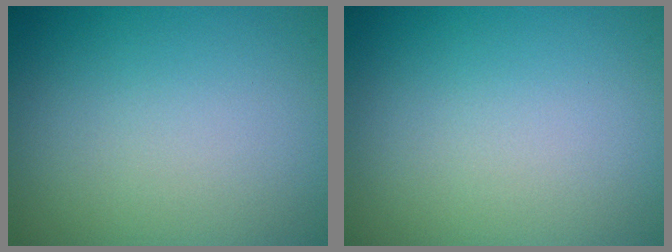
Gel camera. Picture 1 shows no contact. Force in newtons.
{"total": 0.0}